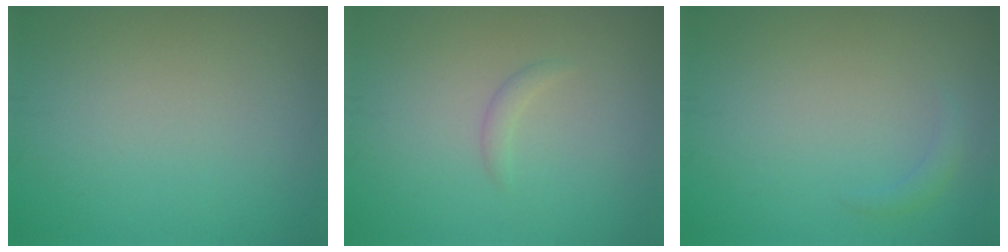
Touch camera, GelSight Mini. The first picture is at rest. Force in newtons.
{"total": 0.9, "press": 0.9, "slide": 0.0}
{"total": 0.9, "press": 0.9, "slide": 0.0}